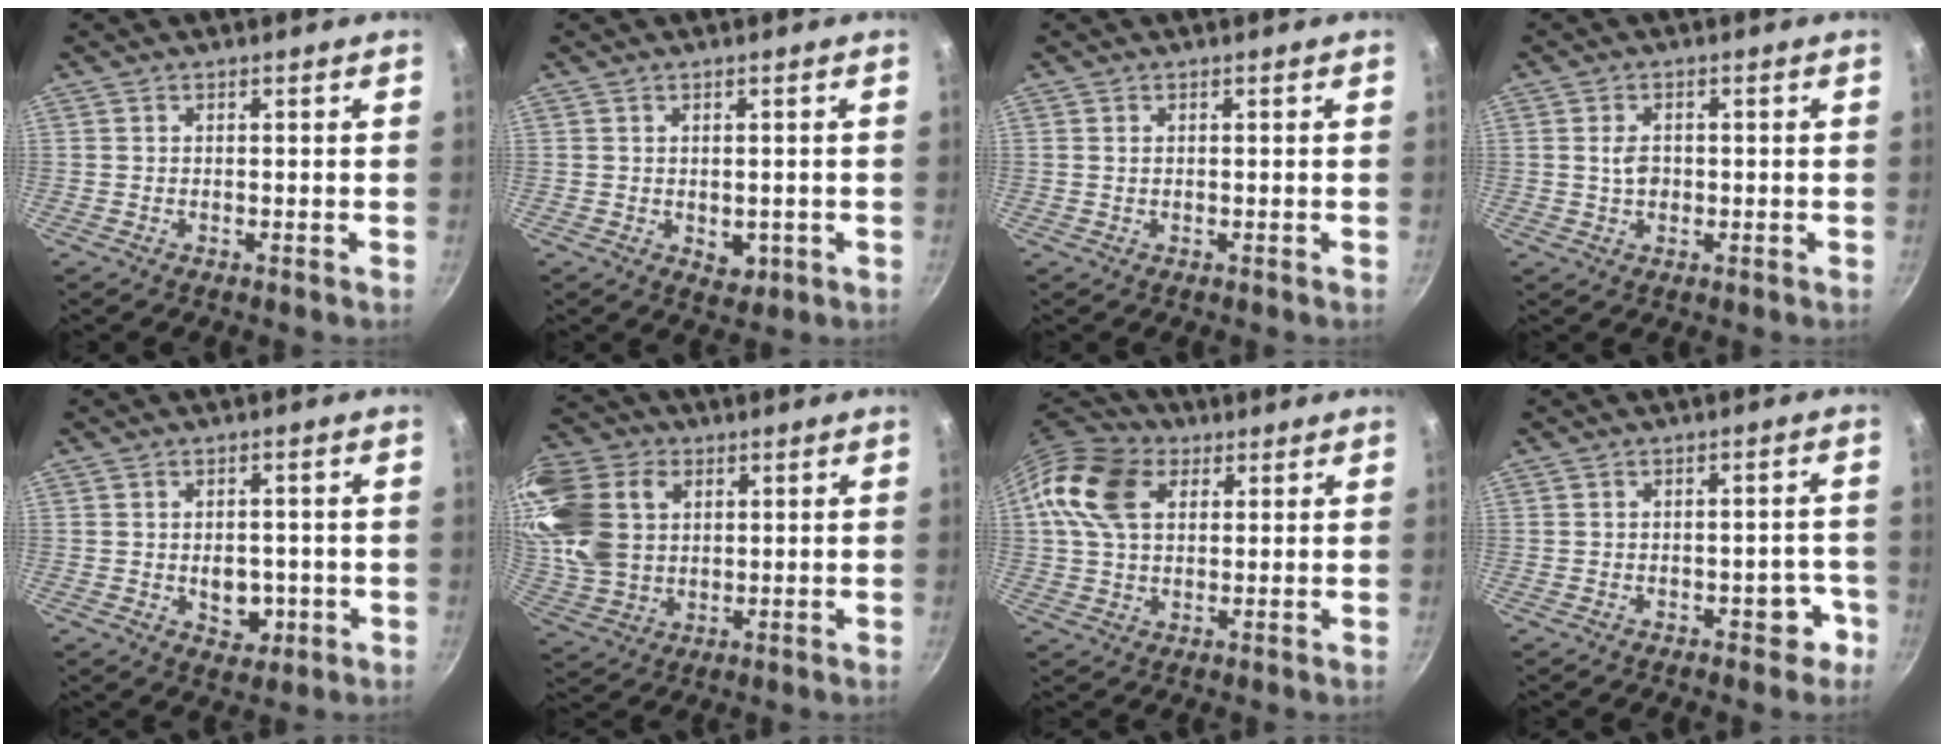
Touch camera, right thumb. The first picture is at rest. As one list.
[{"total": 3.2, "force": [-0.5, 2.3, 2.2], "torque": [-0.019, -0.001, -0.001]}, {"total": 0.7, "force": [0.2, 0.5, 0.5], "torque": [-0.007, 0.002, 0.004]}, {"total": 3.3, "force": [0.1, 2.4, 2.3], "torque": [-0.031, 0.004, 0.000]}, {"total": 5.9, "force": [-1.1, 4.3, 3.9], "torque": [-0.030, 0.004, -0.008]}, {"total": 18.4, "force": [4.4, 13.7, 11.5], "torque": [-0.224, 0.001, 0.087]}, {"total": 13.0, "force": [3.9, 9.0, 8.5], "torque": [-0.146, 0.010, 0.056]}, {"total": 4.4, "force": [-2.3, 2.7, 2.7], "torque": [0.002, 0.031, -0.021]}]